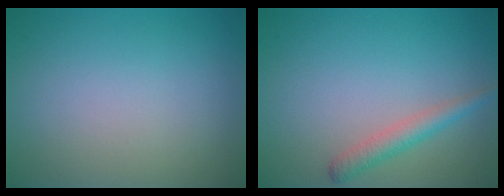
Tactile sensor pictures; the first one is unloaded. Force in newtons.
{"total": 2.2, "press": 2.2, "slide": 0.1}